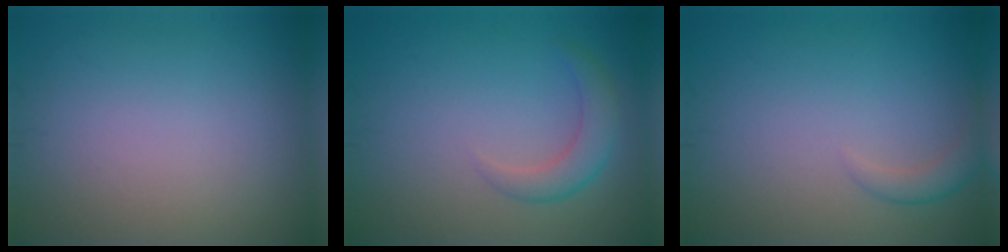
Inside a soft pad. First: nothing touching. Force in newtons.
{"total": 2.5, "press": 2.5, "slide": 0.1}
{"total": 1.5, "press": 1.5, "slide": 0.1}